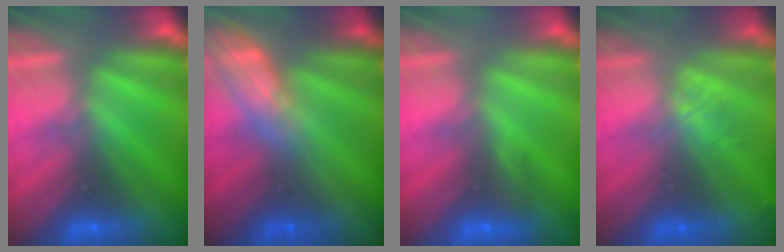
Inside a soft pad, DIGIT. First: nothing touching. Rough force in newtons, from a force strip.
{"total": 2.5}
{"total": 2.9}
{"total": 1.3}